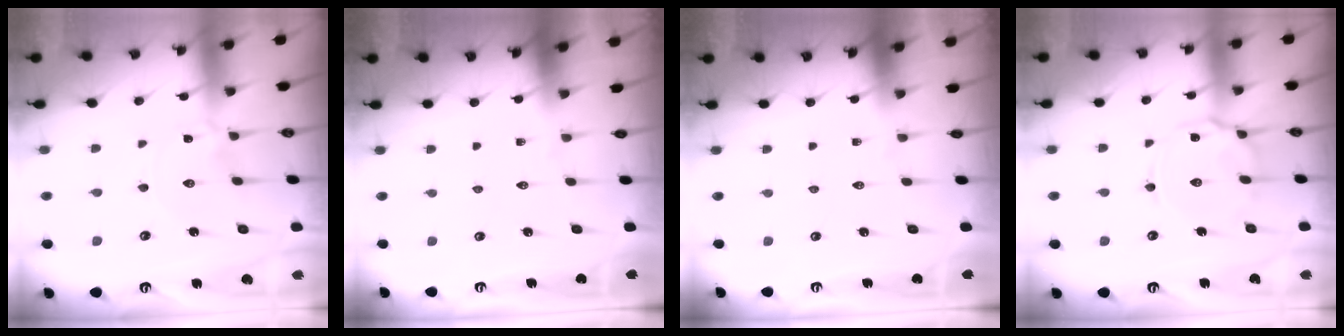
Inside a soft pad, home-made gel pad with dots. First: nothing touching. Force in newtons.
{"total": 0.0}
{"total": 0.0}
{"total": 8.3, "press": 8.3, "slide": 0.4}